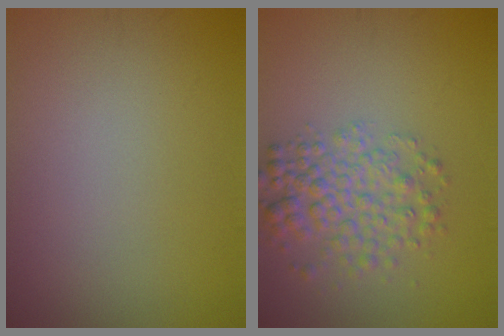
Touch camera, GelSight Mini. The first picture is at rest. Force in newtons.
{"total": 4.3, "press": 4.3, "slide": 0.1}